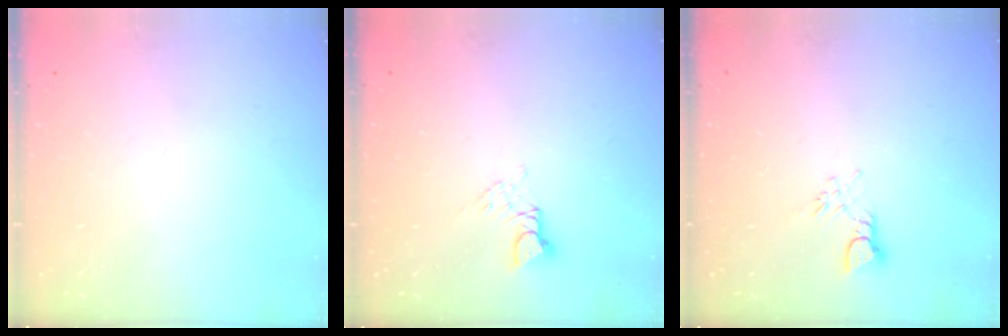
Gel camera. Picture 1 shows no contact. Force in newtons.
{"total": 3.3, "press": 3.3, "slide": 0.5}
{"total": 2.9, "press": 2.8, "slide": 0.5}